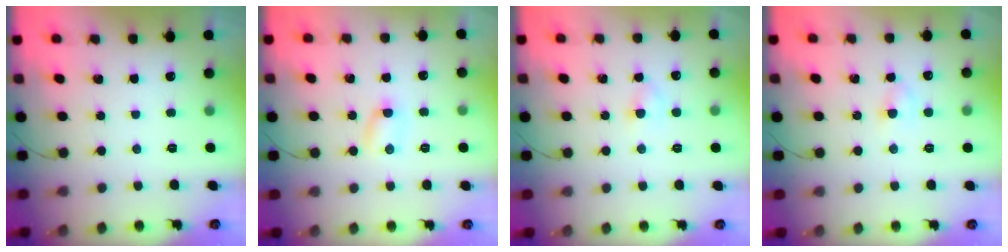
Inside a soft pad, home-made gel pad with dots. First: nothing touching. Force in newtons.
{"total": 2.6, "press": 2.5, "slide": 0.9}
{"total": 2.7, "press": 2.4, "slide": 1.2}
{"total": 2.7, "press": 2.4, "slide": 1.2}